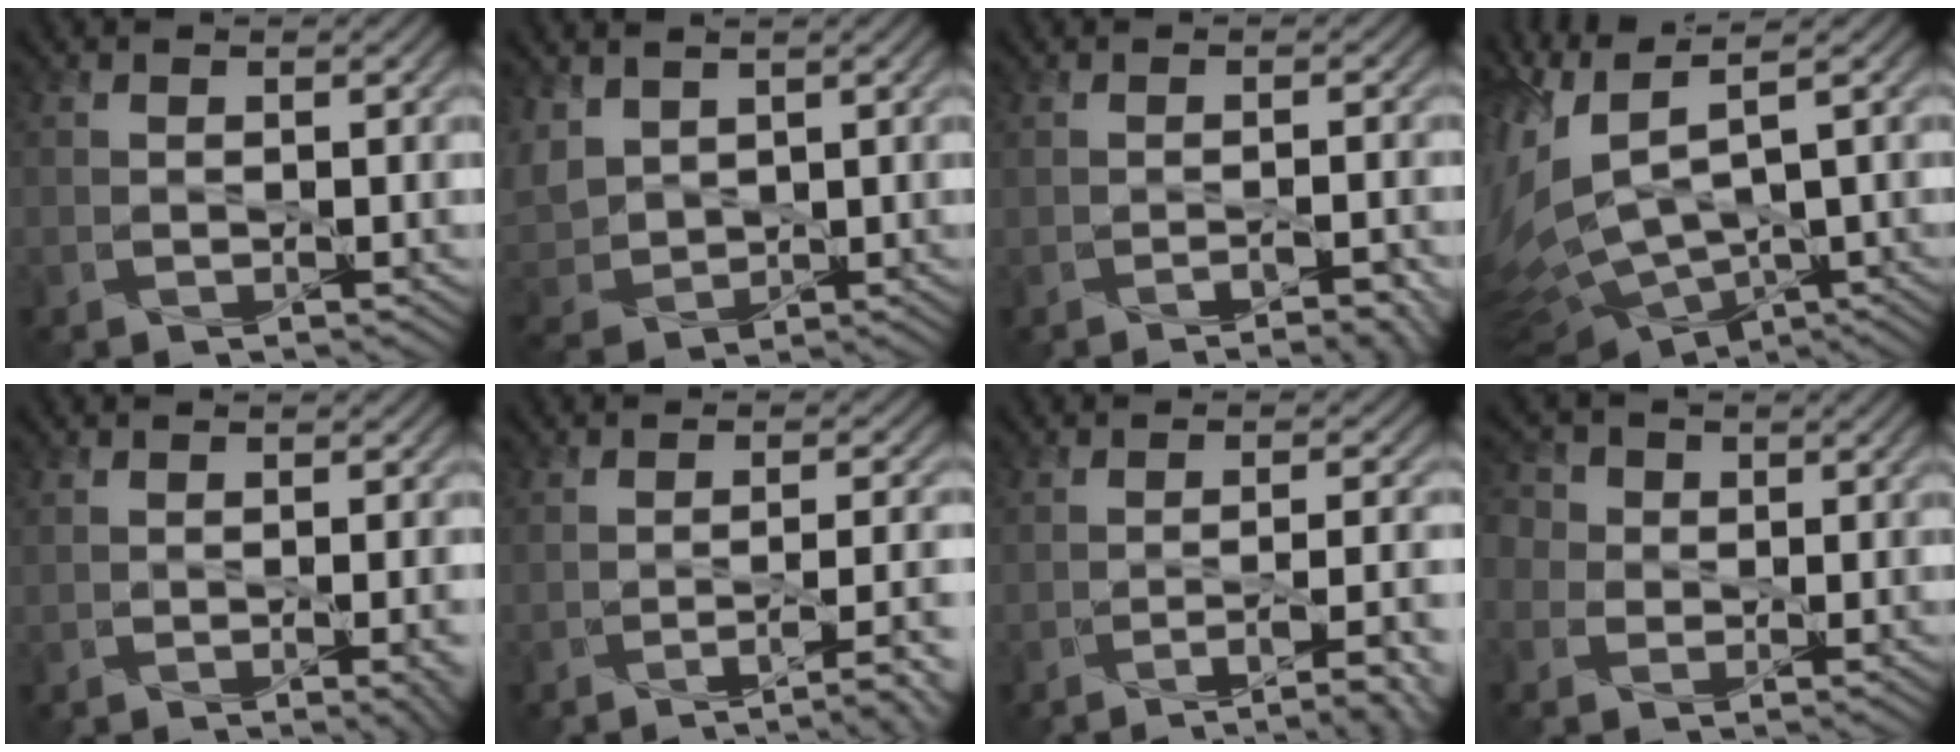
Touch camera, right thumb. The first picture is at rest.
{"total": 6.1, "force": [2.5, 4.2, 3.6], "torque": [-0.118, 0.003, 0.052]}
{"total": 3.7, "force": [-2.4, 0.7, 2.8], "torque": [-0.036, 0.005, -0.028]}
{"total": 13.1, "force": [2.1, 6.4, 11.3], "torque": [-0.309, -0.008, 0.074]}
{"total": 2.7, "force": [-0.6, 0.7, 2.6], "torque": [-0.037, -0.004, -0.001]}
{"total": 6.1, "force": [-3.0, 1.6, 5.0], "torque": [-0.068, -0.004, -0.042]}
{"total": 7.5, "force": [-4.1, 1.9, 6.0], "torque": [-0.079, -0.001, -0.053]}
{"total": 4.9, "force": [1.1, 4.3, 2.1], "torque": [-0.068, 0.016, -0.008]}